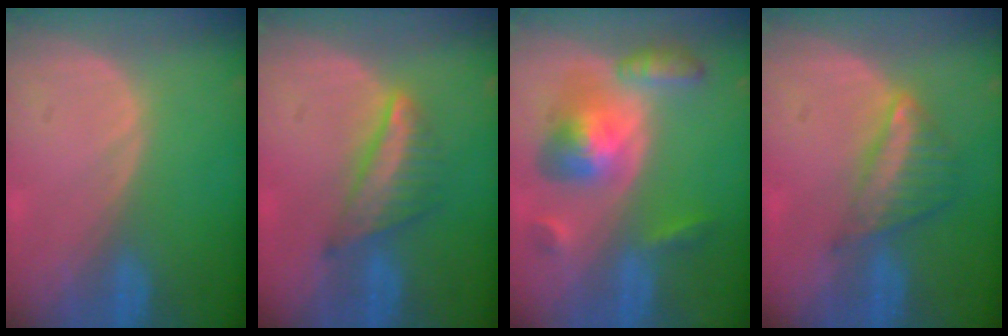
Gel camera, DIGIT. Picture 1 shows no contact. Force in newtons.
{"total": 6.3, "press": 5.8, "slide": 2.6}
{"total": 8.2, "press": 8.2, "slide": 0.5}
{"total": 6.1, "press": 5.4, "slide": 2.9}